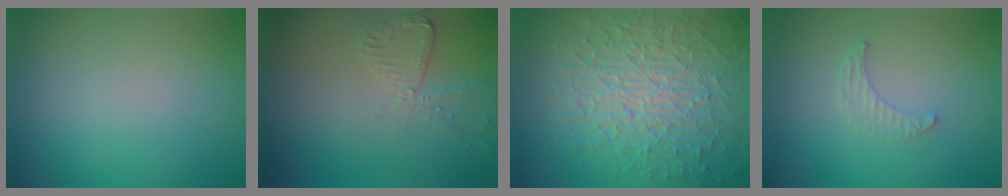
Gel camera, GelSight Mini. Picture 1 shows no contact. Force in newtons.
{"total": 2.7, "press": 2.4, "slide": 1.2}
{"total": 10.3, "press": 6.7, "slide": 7.9}
{"total": 1.3, "press": 1.3, "slide": 0.4}